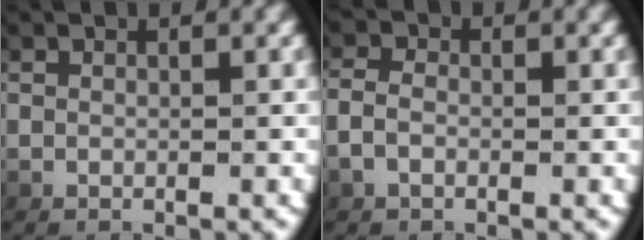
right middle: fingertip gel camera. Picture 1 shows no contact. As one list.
[{"total": 1.5, "force": [-0.6, 1.1, 1.0], "torque": [-0.026, 0.003, -0.014]}]